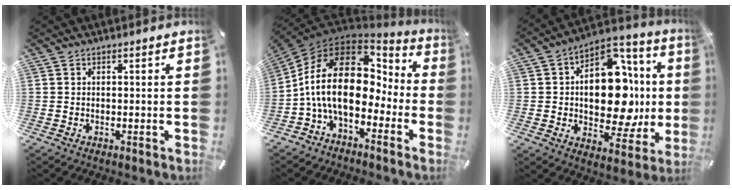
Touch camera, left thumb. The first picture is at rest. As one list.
[{"total": 20.0, "force": [-0.6, 12.9, 15.3], "torque": [-0.308, 0.008, -0.008]}, {"total": 18.8, "force": [0.1, 11.9, 14.5], "torque": [-0.221, -0.012, 0.005]}]